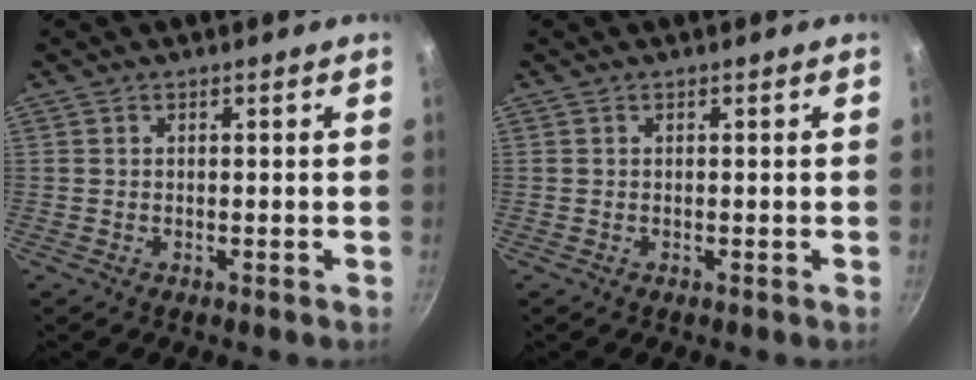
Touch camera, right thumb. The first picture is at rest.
{"total": 0.0}